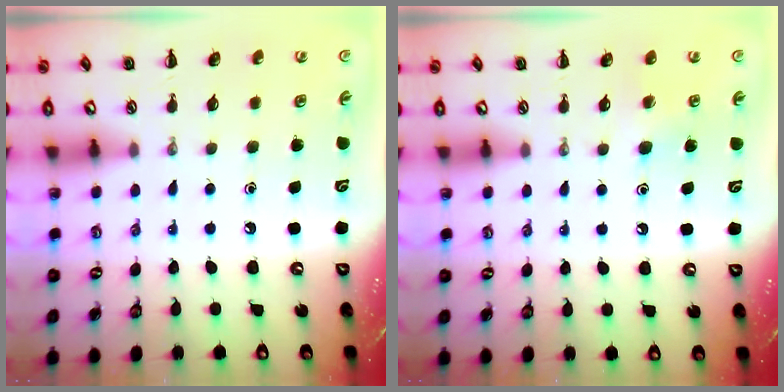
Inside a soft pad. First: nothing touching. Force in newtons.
{"total": 4.5, "press": 4.3, "slide": 1.4}